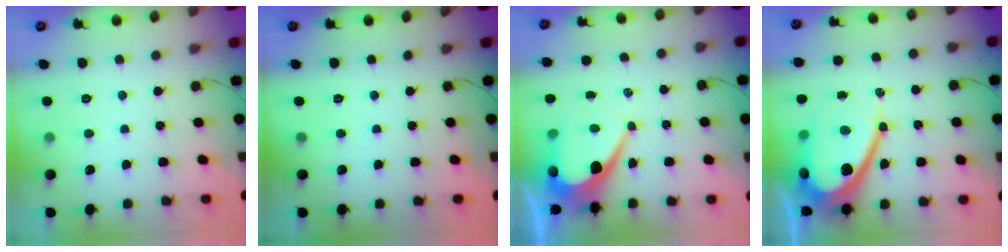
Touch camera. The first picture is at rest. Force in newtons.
{"total": 0.0}
{"total": 10.0, "press": 9.9, "slide": 0.9}
{"total": 17.9, "press": 17.8, "slide": 1.1}